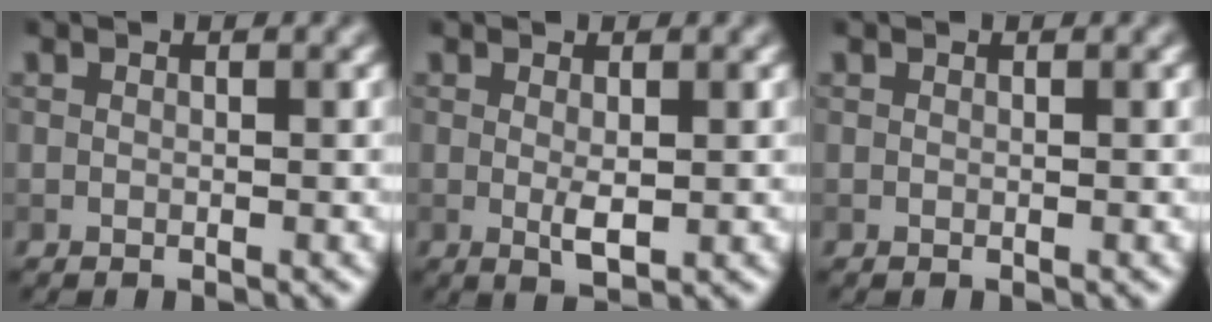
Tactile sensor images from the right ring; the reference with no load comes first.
{"total": 1.5, "force": [0.1, 0.3, 1.5], "torque": [-0.029, 0.002, 0.005]}
{"total": 0.0}